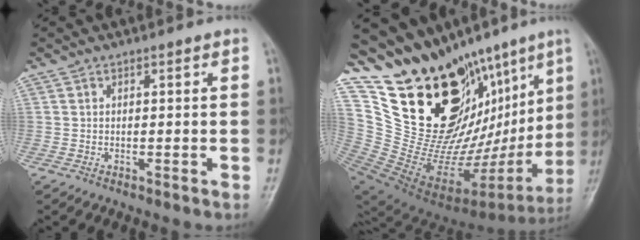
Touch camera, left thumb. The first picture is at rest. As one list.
[{"total": 34.4, "force": [18.7, 16.0, 24.0], "torque": [-0.339, -0.060, 0.333]}]